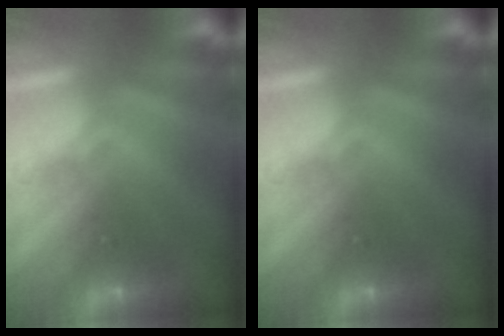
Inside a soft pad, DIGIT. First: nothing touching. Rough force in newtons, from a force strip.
{"total": 0.0}